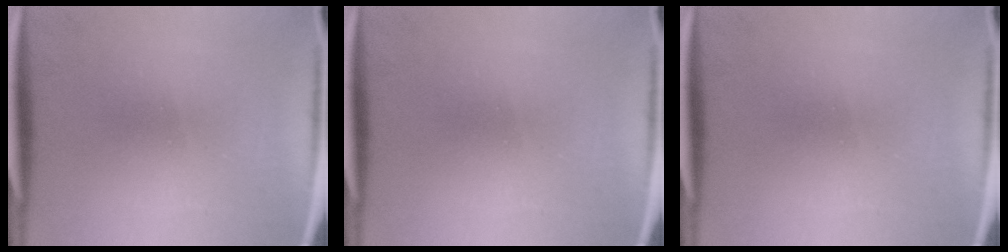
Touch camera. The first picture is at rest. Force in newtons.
{"total": 0.0}
{"total": 0.0}